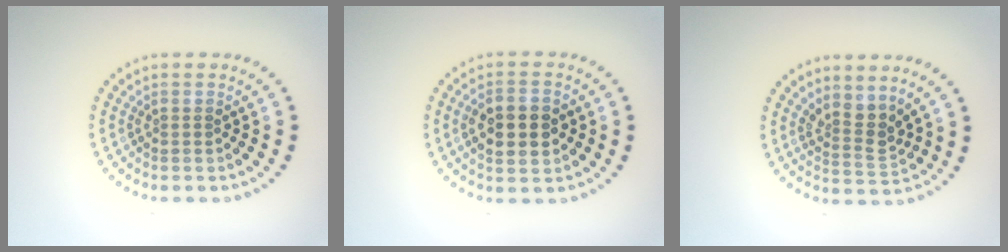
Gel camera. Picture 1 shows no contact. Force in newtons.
{"total": 4.4, "press": 4.4, "slide": 0.1}
{"total": 2.5, "press": 1.9, "slide": 1.7}